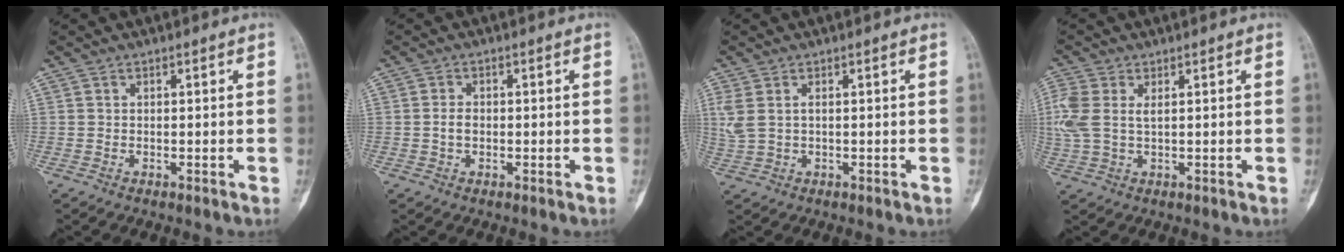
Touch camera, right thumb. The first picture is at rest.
{"total": 2.1, "force": [-0.3, 1.4, 1.5], "torque": [-0.021, 0.003, -0.007]}
{"total": 4.1, "force": [1.0, 2.2, 3.3], "torque": [-0.097, 0.009, 0.027]}
{"total": 7.4, "force": [1.6, 4.2, 5.9], "torque": [-0.162, 0.014, 0.040]}